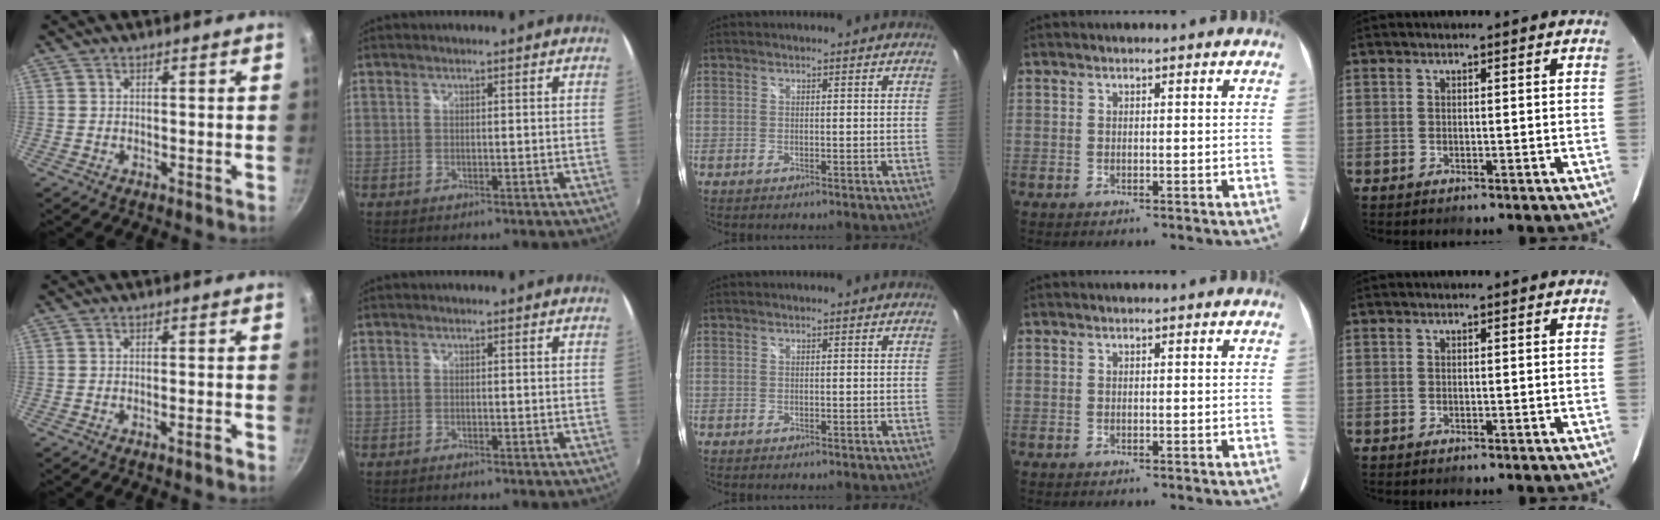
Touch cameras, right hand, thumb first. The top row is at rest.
{"thumb": {"total": 1.6, "force": [-1.2, 0.0, 1.1], "torque": [-0.022, 0.013, -0.017]}, "index": {"total": 0.8, "force": [-0.7, 0.3, 0.2], "torque": [-0.009, -0.002, -0.015]}}